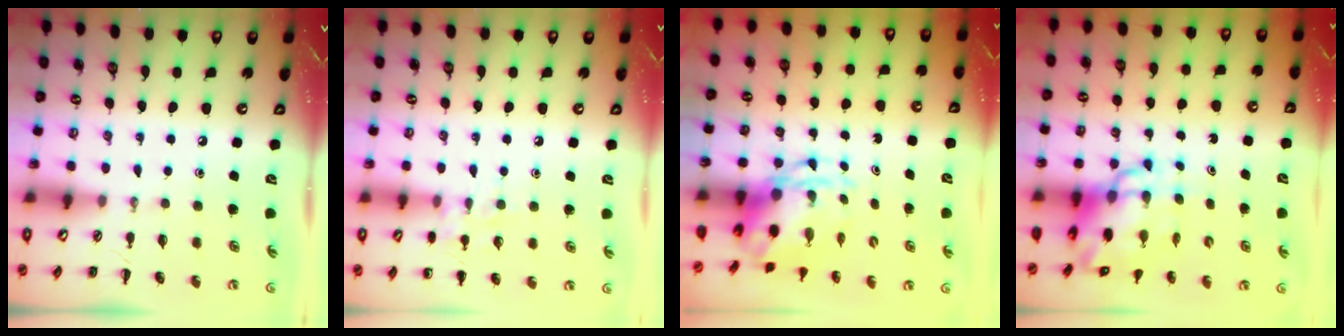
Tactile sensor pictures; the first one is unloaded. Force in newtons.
{"total": 8.3, "press": 8.1, "slide": 1.6}
{"total": 5.7, "press": 5.5, "slide": 1.5}
{"total": 10.8, "press": 10.4, "slide": 2.8}